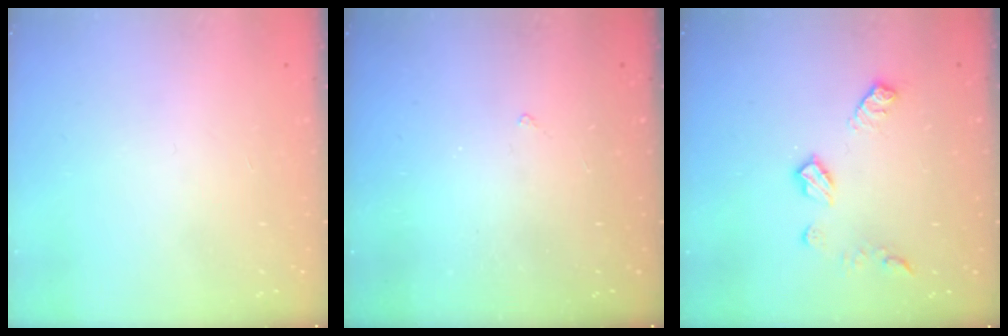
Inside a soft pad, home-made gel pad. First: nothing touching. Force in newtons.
{"total": 2.0, "press": 1.9, "slide": 0.3}
{"total": 8.8, "press": 8.8, "slide": 0.3}